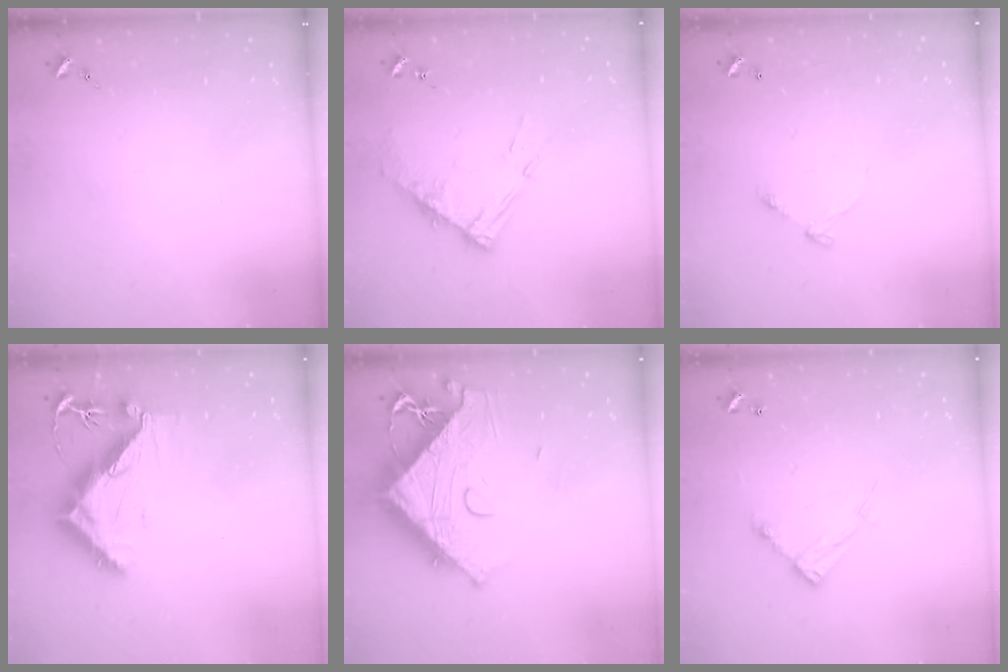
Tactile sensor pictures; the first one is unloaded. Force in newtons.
{"total": 10.1, "press": 10.0, "slide": 1.1}
{"total": 5.6, "press": 5.6, "slide": 0.5}
{"total": 11.0, "press": 10.9, "slide": 1.0}
{"total": 20.0, "press": 19.9, "slide": 2.3}
{"total": 10.4, "press": 10.3, "slide": 0.7}